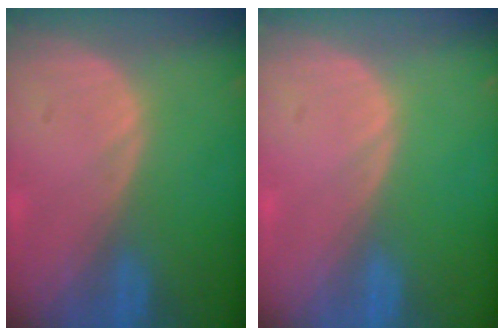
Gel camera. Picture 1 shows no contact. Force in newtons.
{"total": 0.0}